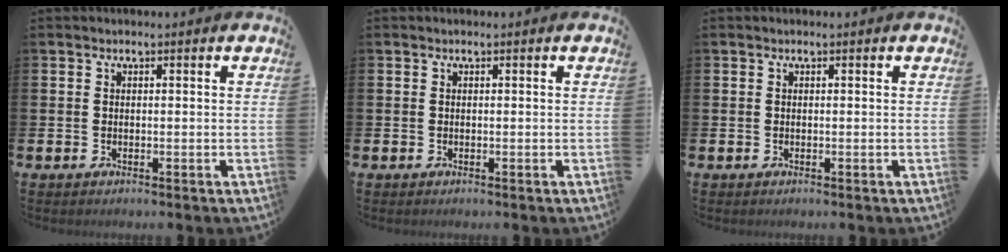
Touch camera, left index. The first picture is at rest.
{"total": 0.0}
{"total": 0.0}